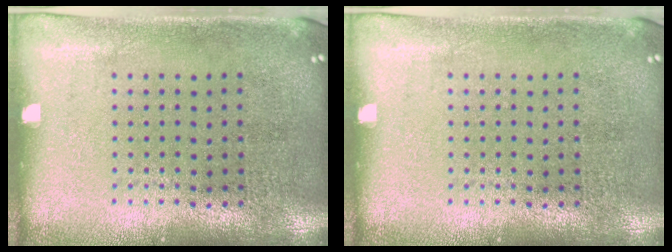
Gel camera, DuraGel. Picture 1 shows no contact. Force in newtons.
{"total": 0.0}